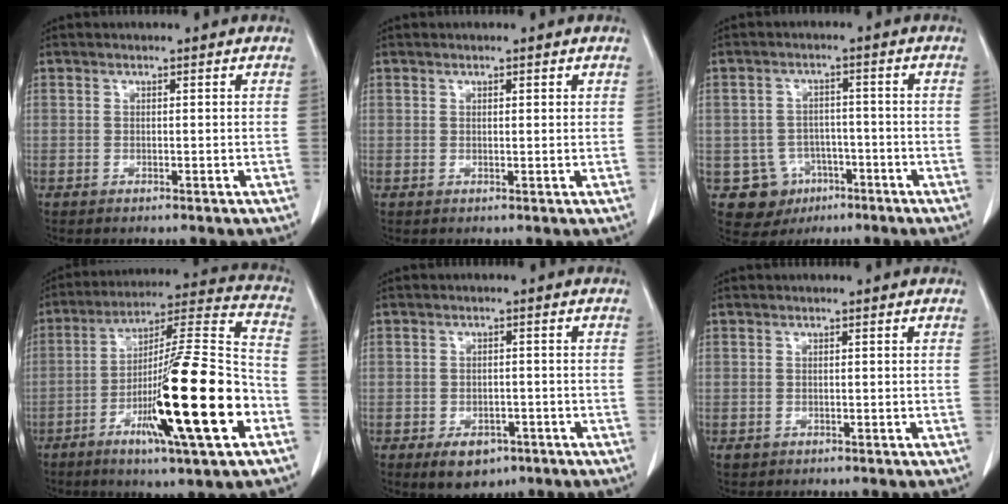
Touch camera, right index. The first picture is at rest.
{"total": 0.8, "force": [0.6, 0.4, 0.5], "torque": [-0.006, 0.000, 0.007]}
{"total": 7.1, "force": [-2.8, 6.5, 0.7], "torque": [-0.010, 0.013, -0.034]}
{"total": 22.1, "force": [-7.7, 1.2, 20.6], "torque": [-0.331, -0.017, -0.129]}
{"total": 4.9, "force": [-2.6, 3.3, 2.5], "torque": [-0.032, 0.001, -0.028]}
{"total": 0.7, "force": [-0.1, 0.6, 0.1], "torque": [0.003, 0.005, -0.003]}